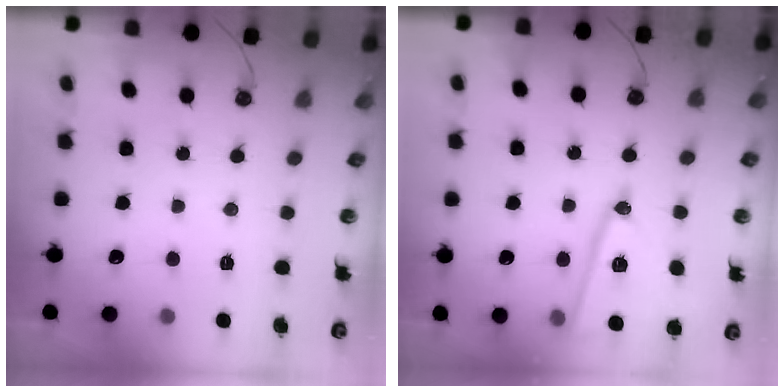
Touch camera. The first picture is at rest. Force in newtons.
{"total": 16.2, "press": 16.1, "slide": 1.3}